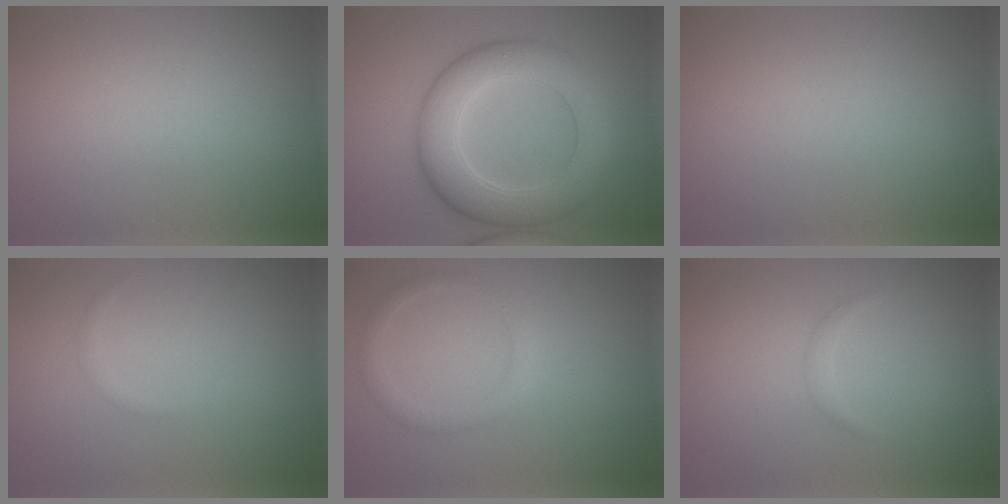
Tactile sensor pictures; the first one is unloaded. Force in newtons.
{"total": 7.7, "press": 7.7, "slide": 0.2}
{"total": 0.0}
{"total": 0.6, "press": 0.6, "slide": 0.1}
{"total": 1.7, "press": 1.7, "slide": 0.2}
{"total": 0.8, "press": 0.8, "slide": 0.1}